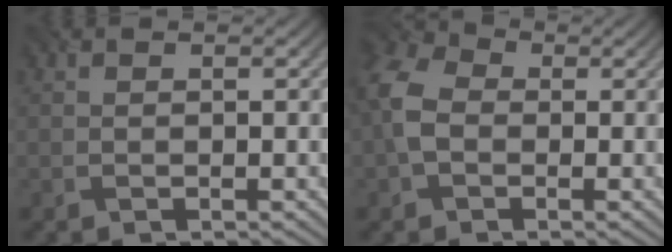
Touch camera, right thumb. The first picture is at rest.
{"total": 6.7, "force": [-0.7, 4.9, 4.4], "torque": [-0.129, 0.007, -0.028]}